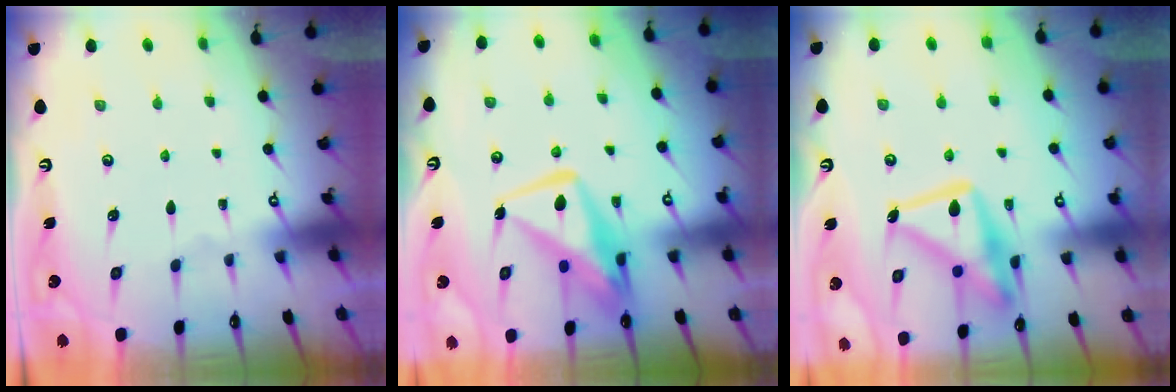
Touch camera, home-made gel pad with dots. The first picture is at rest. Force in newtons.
{"total": 11.9, "press": 11.9, "slide": 0.8}
{"total": 17.4, "press": 17.3, "slide": 1.7}